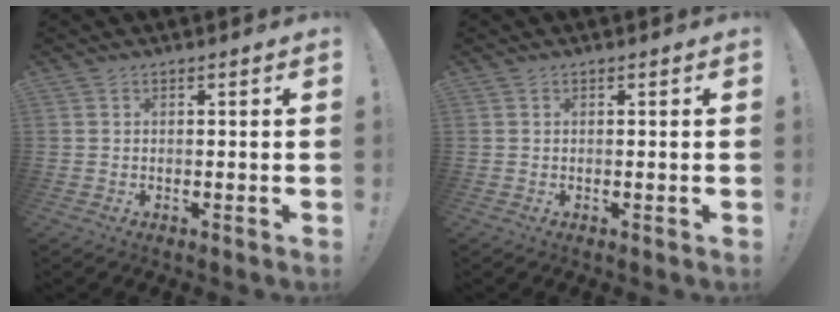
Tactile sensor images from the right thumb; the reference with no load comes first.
{"total": 0.0}